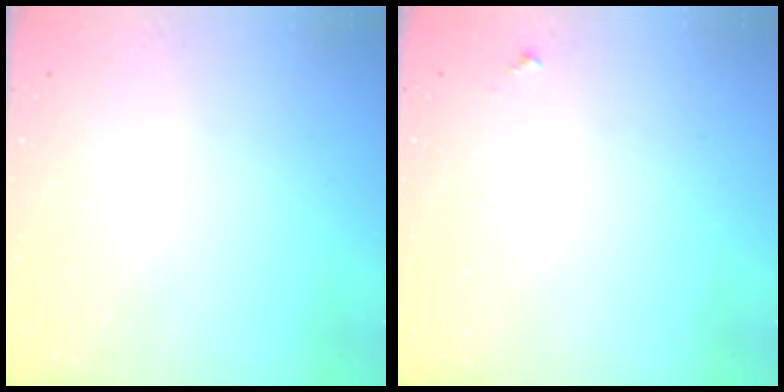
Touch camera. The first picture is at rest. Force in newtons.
{"total": 3.3, "press": 3.2, "slide": 0.3}